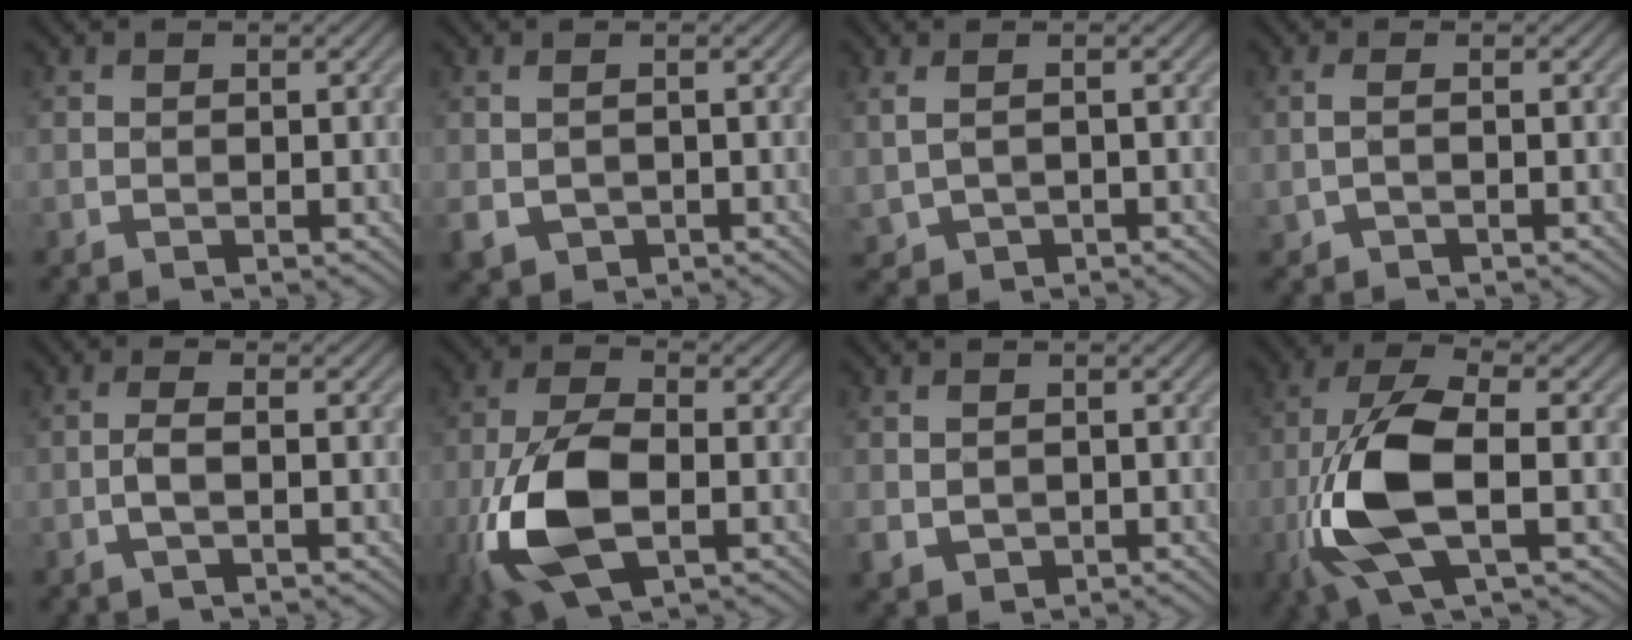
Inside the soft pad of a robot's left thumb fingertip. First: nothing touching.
{"total": 2.7, "force": [-0.8, 2.0, 1.7], "torque": [-0.053, -0.009, -0.014]}
{"total": 2.1, "force": [0.1, 1.4, 1.6], "torque": [-0.046, -0.003, 0.010]}
{"total": 1.3, "force": [-0.3, 0.4, 1.1], "torque": [-0.033, 0.003, -0.006]}
{"total": 2.1, "force": [-0.7, 0.2, 1.9], "torque": [-0.047, 0.007, -0.017]}
{"total": 12.8, "force": [-4.2, 6.4, 10.3], "torque": [-0.251, -0.017, -0.086]}
{"total": 2.3, "force": [-0.2, 1.9, 1.2], "torque": [-0.039, -0.005, -0.001]}
{"total": 11.7, "force": [-3.0, 4.5, 10.3], "torque": [-0.238, -0.002, -0.061]}